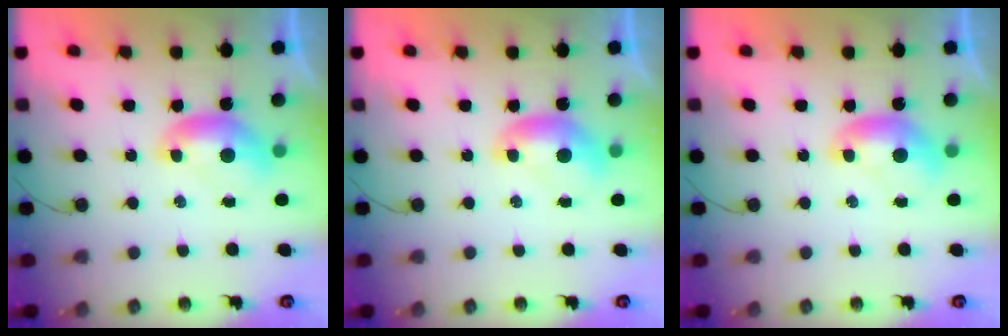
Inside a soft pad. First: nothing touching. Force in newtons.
{"total": 0.0}
{"total": 0.0}